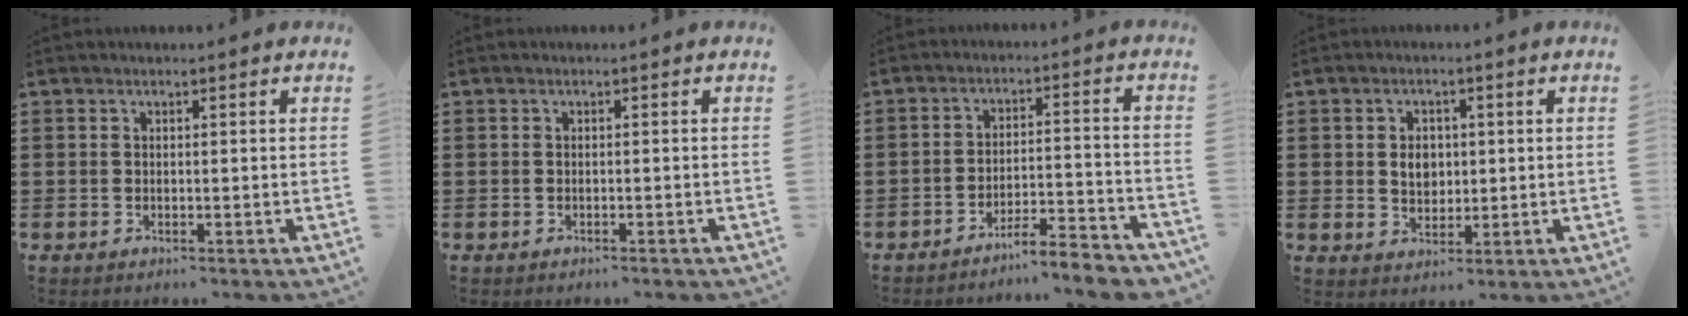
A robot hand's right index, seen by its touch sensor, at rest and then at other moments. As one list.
[{"total": 0.5, "force": [-0.5, -0.1, 0.2], "torque": [-0.004, -0.003, -0.009]}, {"total": 5.5, "force": [-5.3, -0.1, 1.6], "torque": [-0.028, -0.004, -0.104]}, {"total": 3.8, "force": [0.3, 2.9, 2.4], "torque": [-0.046, 0.008, 0.003]}]